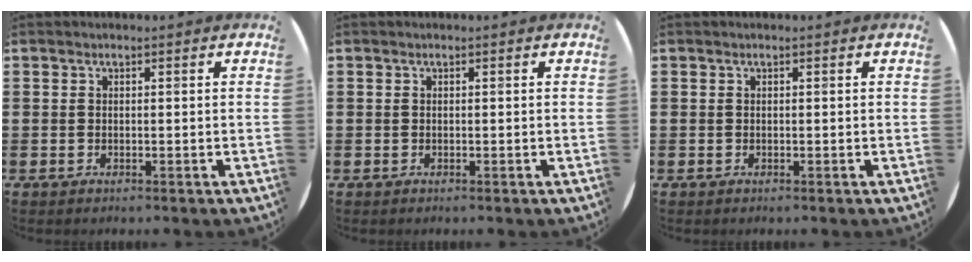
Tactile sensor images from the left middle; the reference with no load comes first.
{"total": 0.0}
{"total": 0.0}